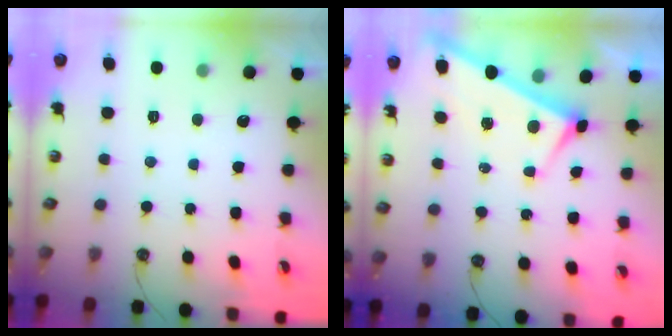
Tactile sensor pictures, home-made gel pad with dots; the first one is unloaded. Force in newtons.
{"total": 3.5, "press": 3.4, "slide": 0.3}